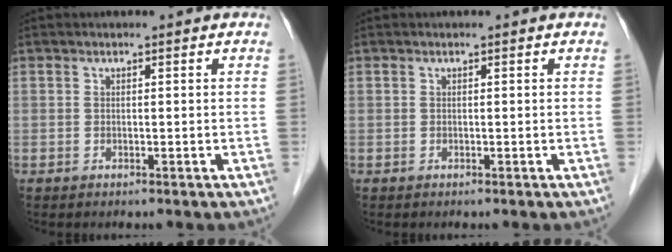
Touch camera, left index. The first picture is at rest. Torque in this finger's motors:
{"motor_torque": [0.00, 0.00, 0.00, 0.00]}